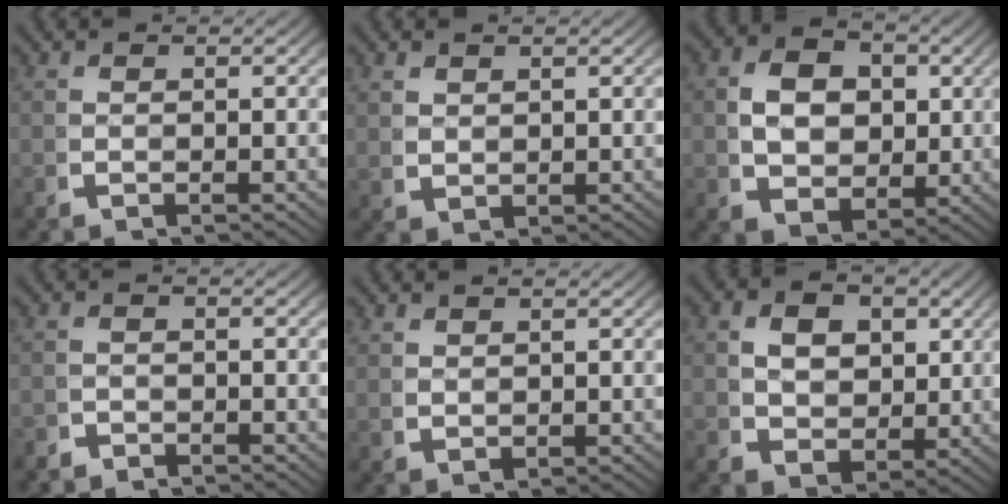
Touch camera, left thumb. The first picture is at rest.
{"total": 1.4, "force": [1.3, 0.4, 0.4], "torque": [-0.005, 0.002, 0.037]}
{"total": 8.0, "force": [0.9, 6.0, 5.2], "torque": [-0.097, -0.030, 0.025]}
{"total": 2.0, "force": [-1.9, 0.6, -0.1], "torque": [0.004, -0.012, -0.033]}
{"total": 1.3, "force": [1.2, 0.2, 0.3], "torque": [-0.003, 0.003, 0.034]}
{"total": 5.7, "force": [1.1, 4.3, 3.6], "torque": [-0.064, -0.027, 0.031]}